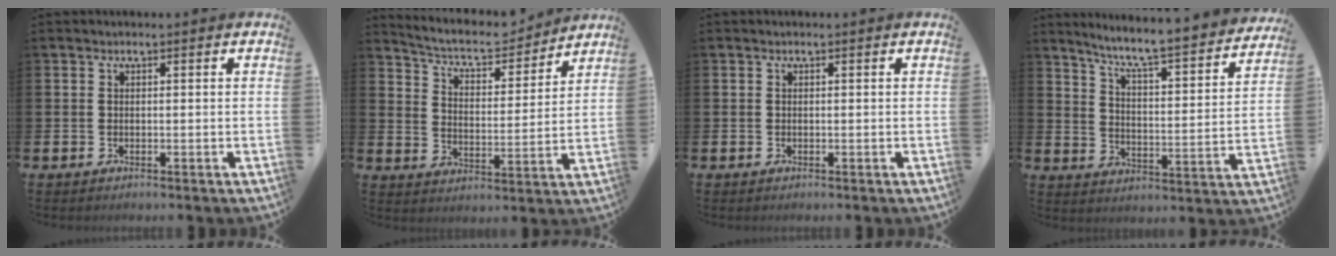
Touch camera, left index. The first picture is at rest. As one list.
[{"total": 7.0, "force": [6.6, 1.6, 1.8], "torque": [-0.057, -0.052, 0.109]}, {"total": 0.0}, {"total": 6.9, "force": [6.4, 0.1, 2.7], "torque": [-0.075, -0.058, 0.101]}]